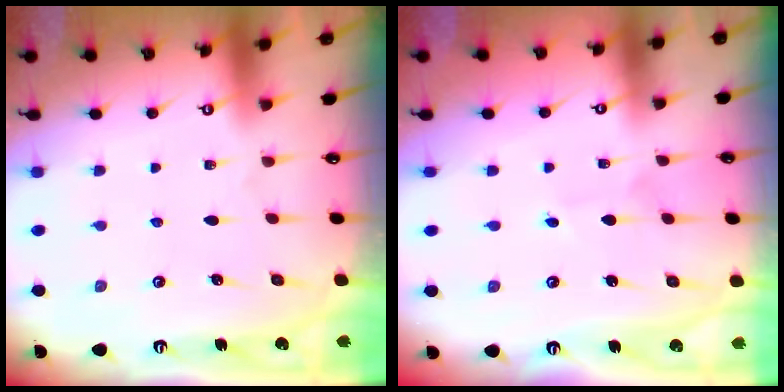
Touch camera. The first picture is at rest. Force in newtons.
{"total": 2.3, "press": 2.3, "slide": 0.1}